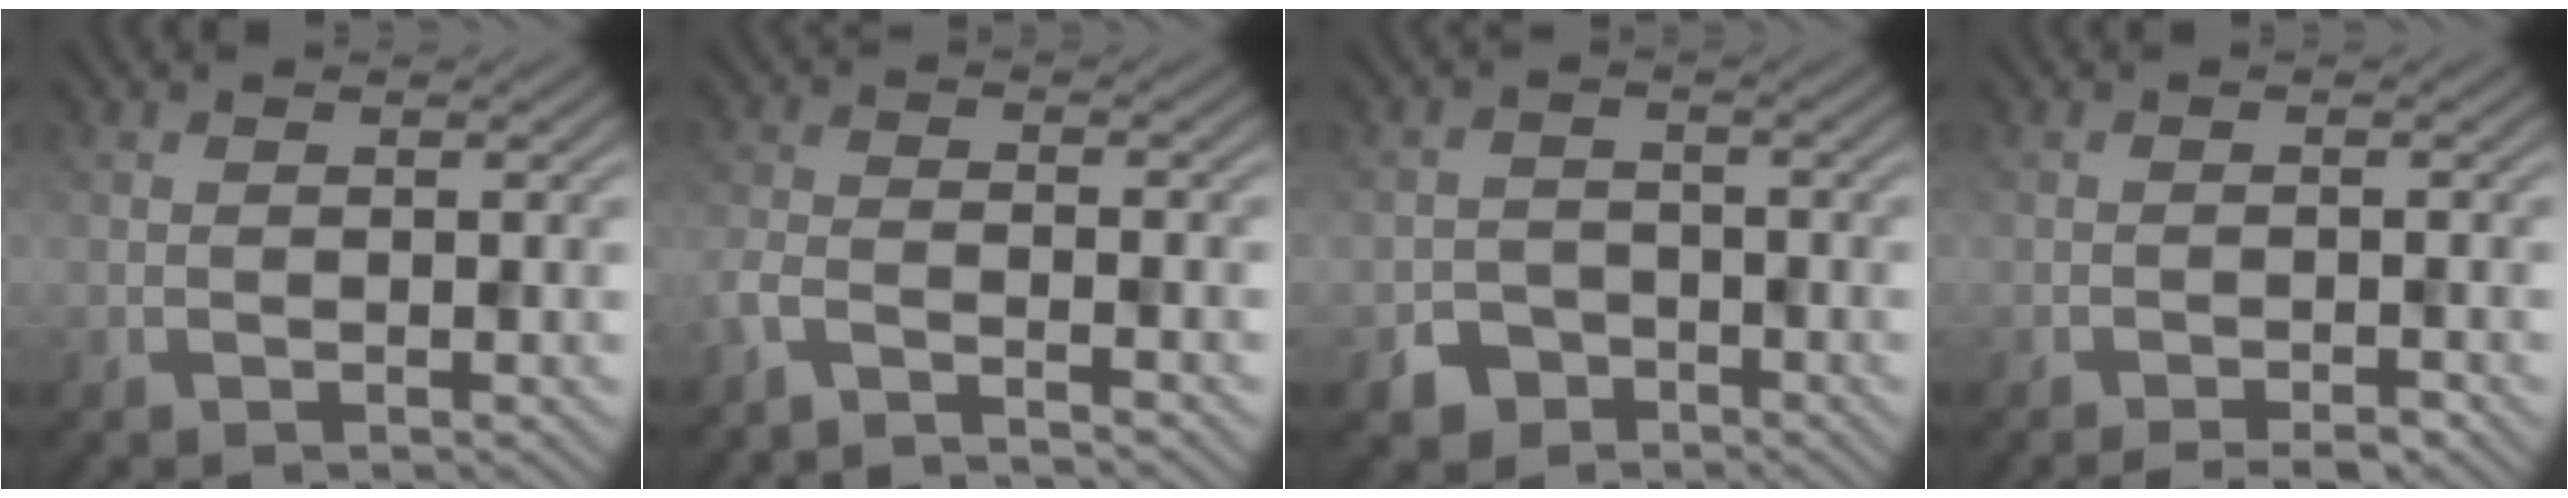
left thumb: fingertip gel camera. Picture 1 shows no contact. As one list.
[{"total": 4.1, "force": [-3.6, 0.5, 1.8], "torque": [-0.040, -0.008, -0.081]}, {"total": 3.5, "force": [-2.4, 2.3, 0.9], "torque": [-0.014, -0.002, -0.047]}, {"total": 2.3, "force": [-1.8, 0.3, 1.3], "torque": [-0.017, 0.004, -0.026]}]